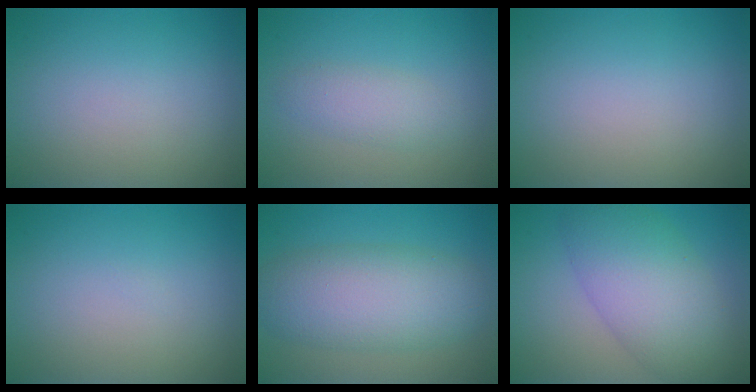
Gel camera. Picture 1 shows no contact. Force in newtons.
{"total": 2.3, "press": 2.3, "slide": 0.1}
{"total": 0.0}
{"total": 0.0}
{"total": 7.0, "press": 7.0, "slide": 0.3}
{"total": 7.6, "press": 7.6, "slide": 0.1}